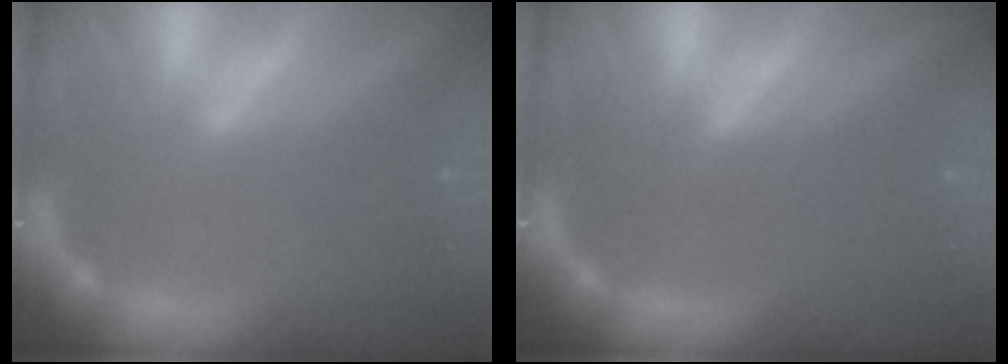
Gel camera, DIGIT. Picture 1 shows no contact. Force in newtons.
{"total": 0.0}